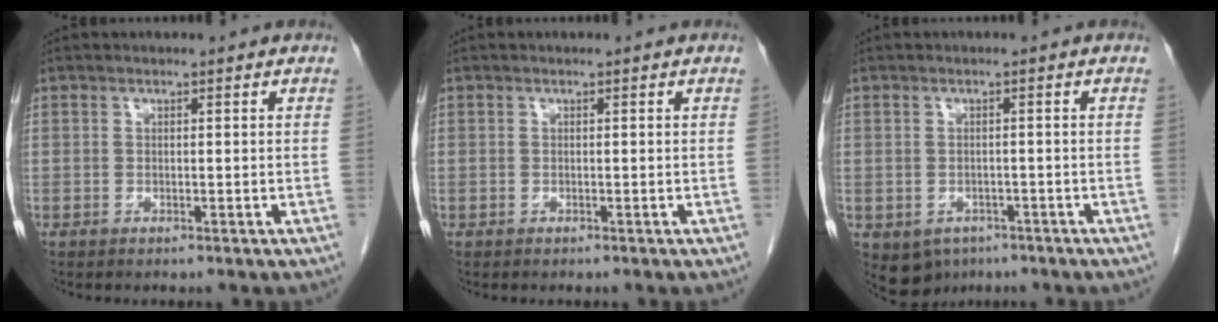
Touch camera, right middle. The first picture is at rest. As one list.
[{"total": 0.0}, {"total": 6.2, "force": [-3.4, 4.8, 1.8], "torque": [-0.037, 0.000, -0.042]}]